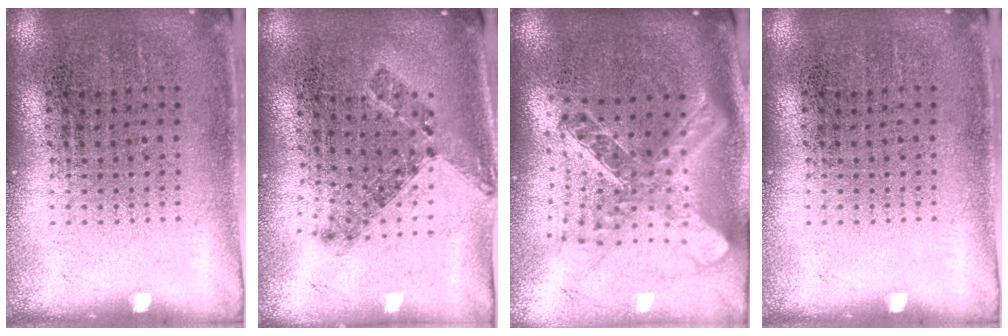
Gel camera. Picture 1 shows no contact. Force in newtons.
{"total": 0.8, "press": 0.7, "slide": 0.4}
{"total": 2.5, "press": 2.0, "slide": 1.6}
{"total": 0.0}